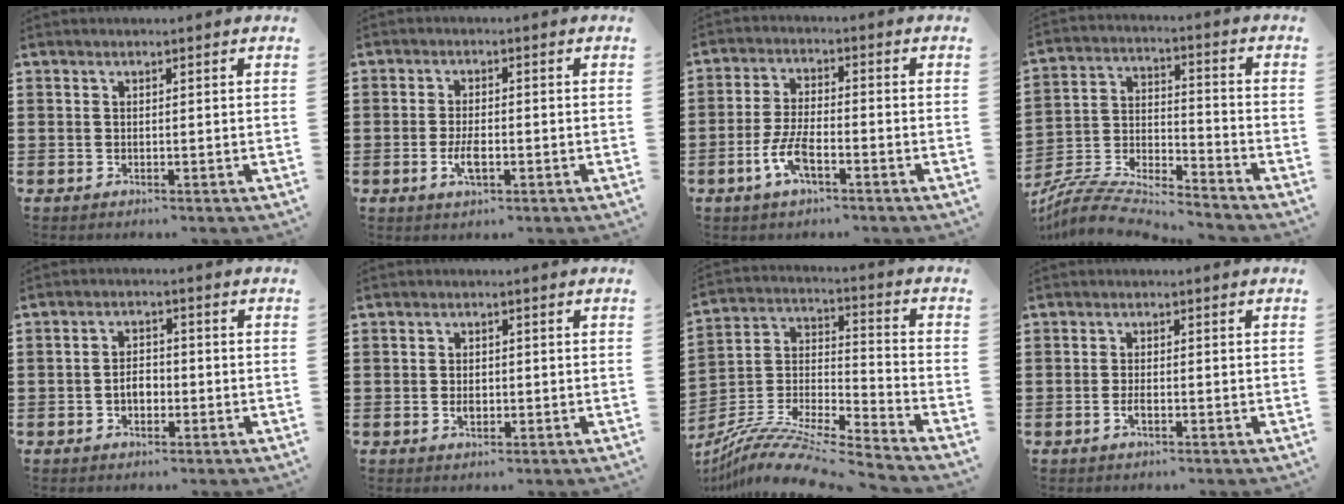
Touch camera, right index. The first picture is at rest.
{"total": 3.5, "force": [-1.1, 1.3, 3.0], "torque": [-0.070, -0.007, -0.021]}
{"total": 6.0, "force": [-2.8, 1.8, 5.0], "torque": [-0.116, -0.009, -0.056]}
{"total": 6.4, "force": [-6.1, 1.0, 1.7], "torque": [-0.048, -0.009, -0.126]}
{"total": 3.0, "force": [-0.9, 1.7, 2.2], "torque": [-0.042, 0.005, -0.019]}
{"total": 1.7, "force": [-0.3, 0.9, 1.4], "torque": [-0.028, 0.000, -0.004]}
{"total": 10.6, "force": [-9.3, 1.3, 4.8], "torque": [-0.102, 0.008, -0.191]}
{"total": 1.3, "force": [-0.5, 0.2, 1.1], "torque": [-0.023, -0.007, -0.008]}